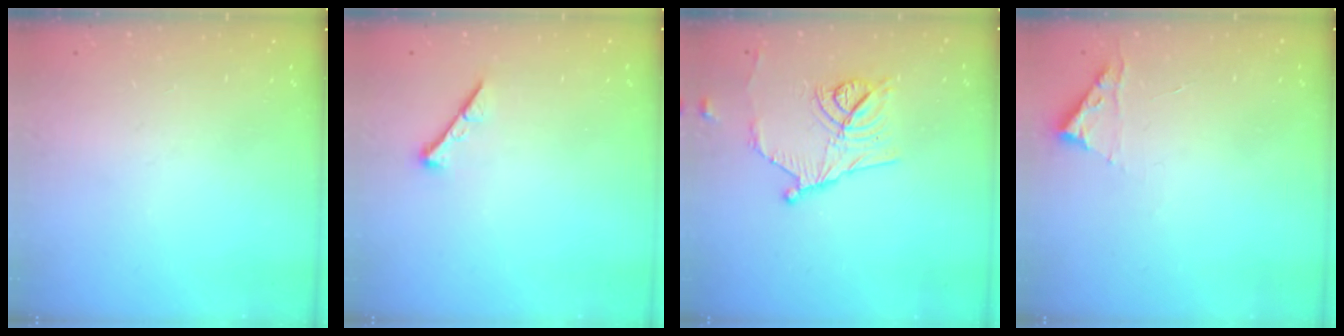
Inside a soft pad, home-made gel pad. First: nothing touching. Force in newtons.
{"total": 0.0}
{"total": 13.6, "press": 13.4, "slide": 2.4}
{"total": 2.8, "press": 2.8, "slide": 0.3}